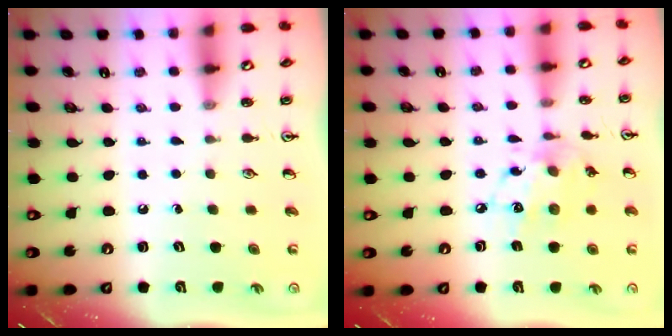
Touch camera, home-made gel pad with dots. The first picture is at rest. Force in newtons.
{"total": 11.8, "press": 11.8, "slide": 0.7}